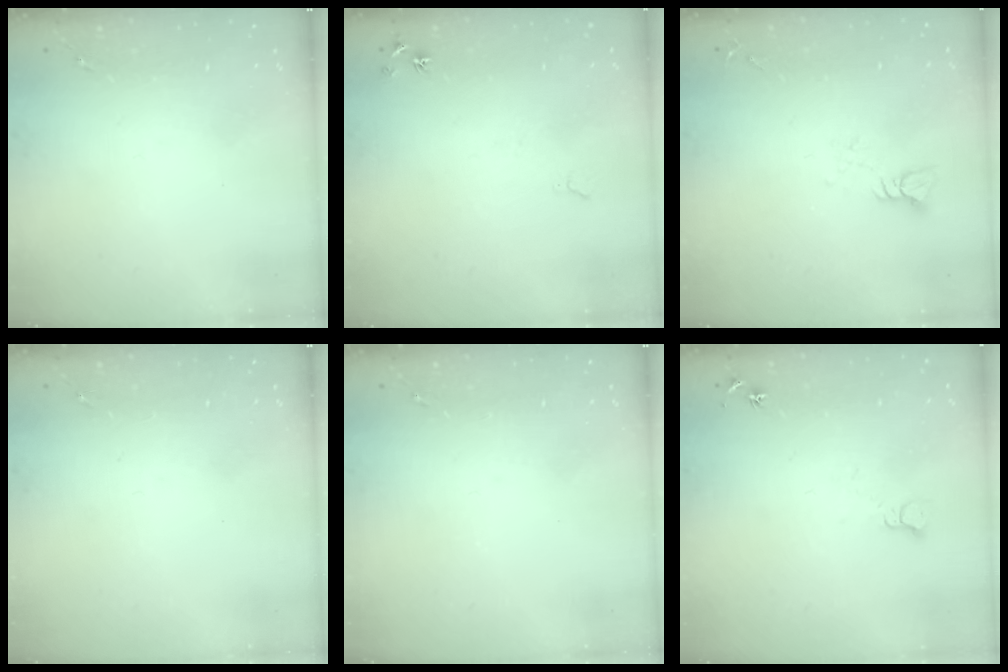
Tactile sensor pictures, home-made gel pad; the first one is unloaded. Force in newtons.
{"total": 4.7, "press": 4.7, "slide": 0.7}
{"total": 3.9, "press": 3.9, "slide": 0.3}
{"total": 0.0}
{"total": 0.0}
{"total": 5.4, "press": 5.3, "slide": 0.7}